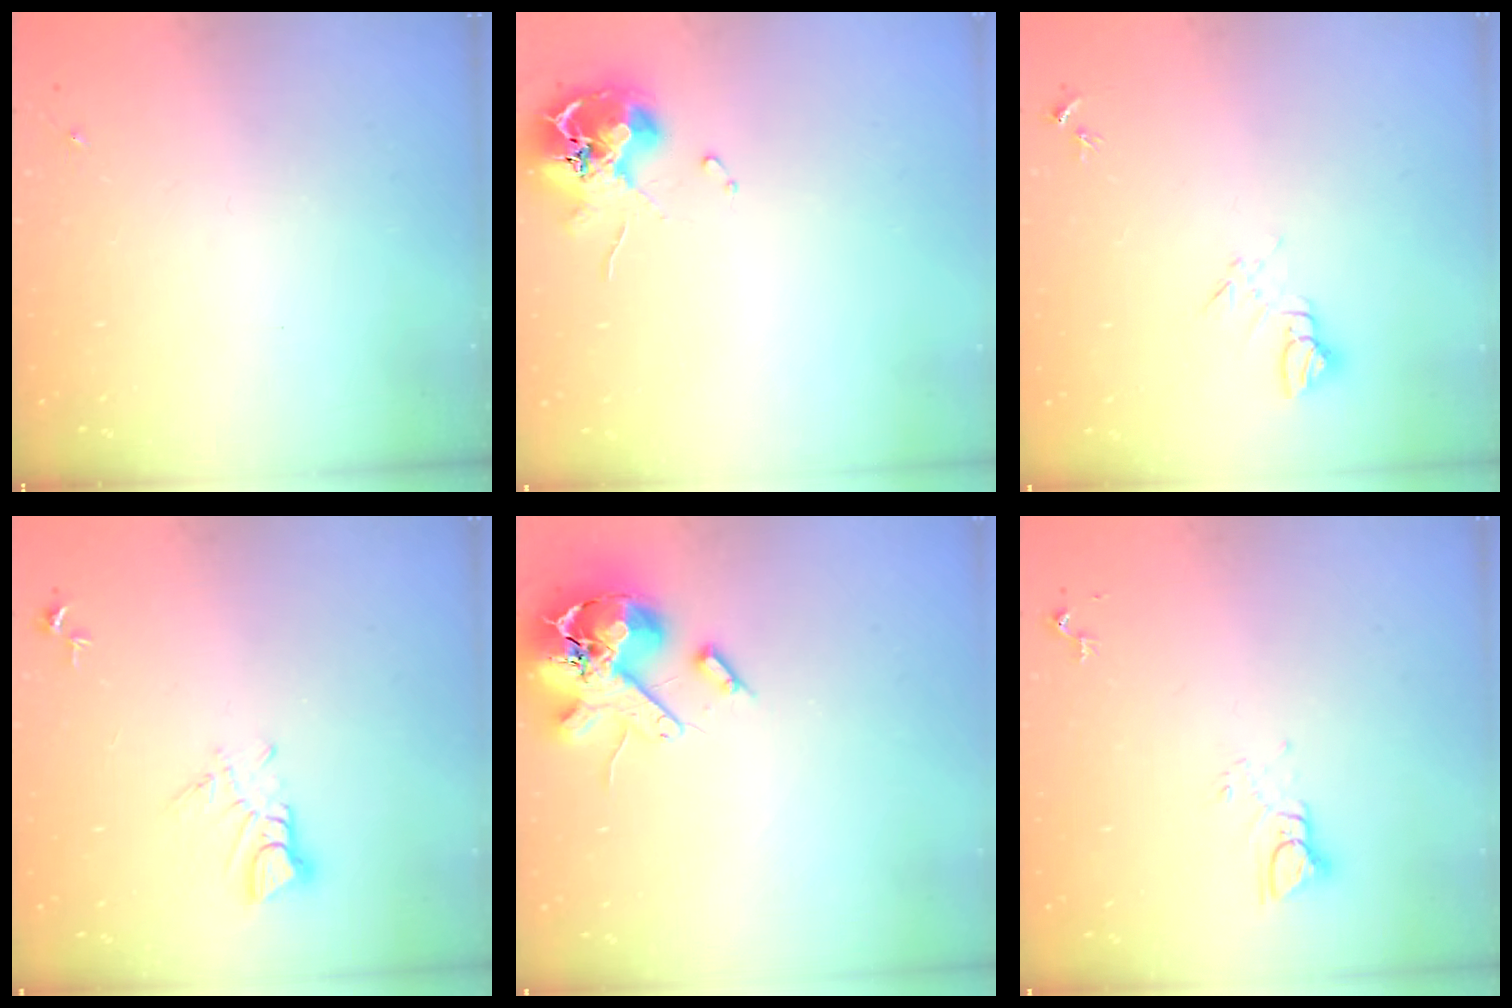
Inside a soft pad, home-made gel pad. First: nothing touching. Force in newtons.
{"total": 12.3, "press": 12.2, "slide": 1.6}
{"total": 5.8, "press": 5.7, "slide": 0.7}
{"total": 4.3, "press": 4.3, "slide": 0.3}
{"total": 16.0, "press": 15.8, "slide": 2.6}
{"total": 4.4, "press": 4.4, "slide": 0.3}